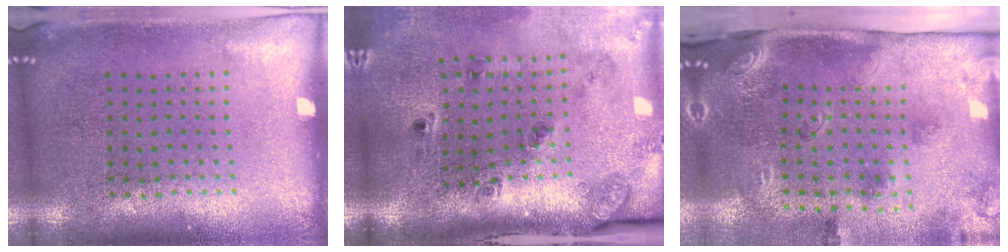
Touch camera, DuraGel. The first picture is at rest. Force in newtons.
{"total": 2.0, "press": 1.6, "slide": 1.3}
{"total": 3.1, "press": 2.0, "slide": 2.4}